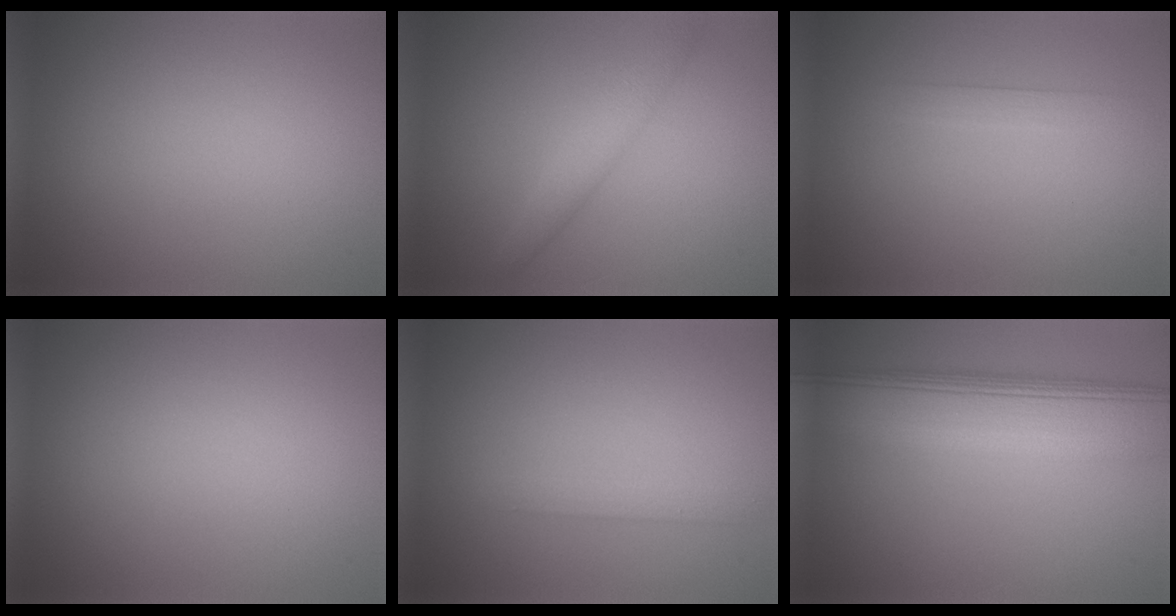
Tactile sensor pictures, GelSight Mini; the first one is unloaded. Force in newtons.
{"total": 2.6, "press": 2.6, "slide": 0.0}
{"total": 1.5, "press": 1.5, "slide": 0.1}
{"total": 0.0}
{"total": 1.3, "press": 1.3, "slide": 0.0}
{"total": 10.7, "press": 10.7, "slide": 0.4}